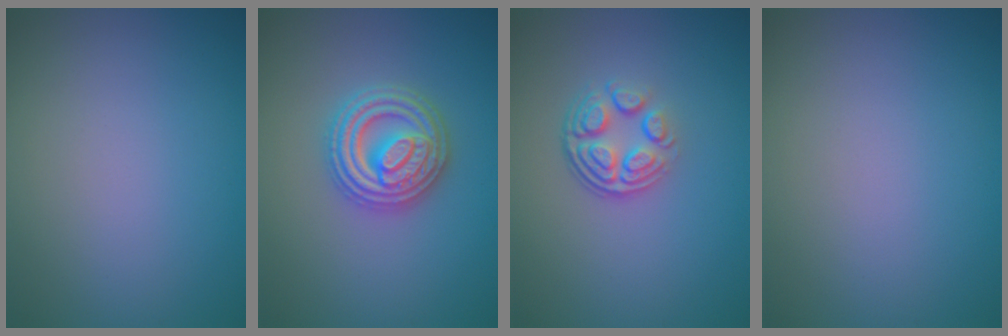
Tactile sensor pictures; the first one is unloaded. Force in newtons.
{"total": 4.9, "press": 4.9, "slide": 0.8}
{"total": 4.0, "press": 2.8, "slide": 2.9}
{"total": 0.0}